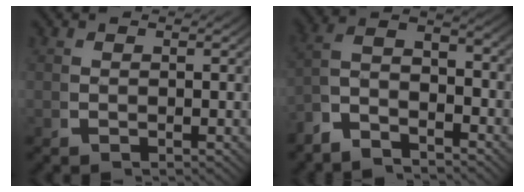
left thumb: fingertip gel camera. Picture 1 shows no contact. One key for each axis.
{"total": 7.9, "fx": -1.0, "fy": 5.6, "fz": 5.5, "tx": -0.091, "ty": -0.002, "tz": -0.037}